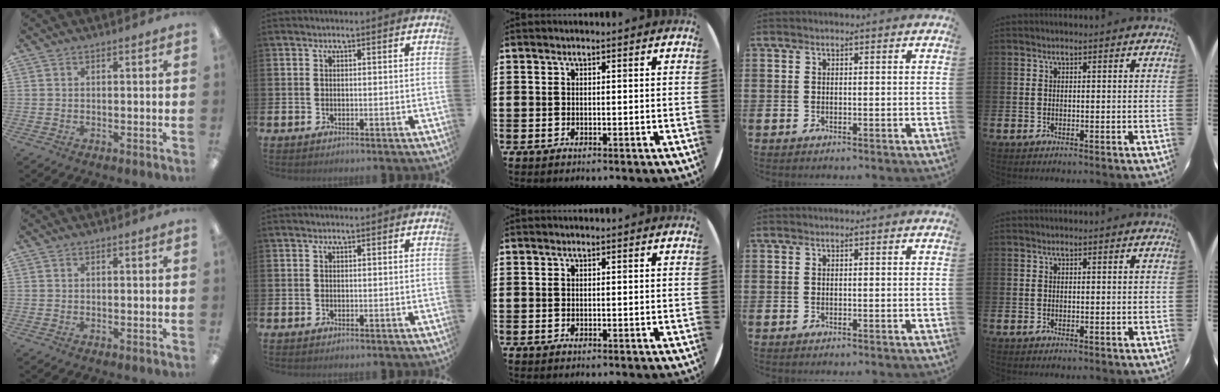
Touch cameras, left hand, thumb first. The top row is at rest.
{}